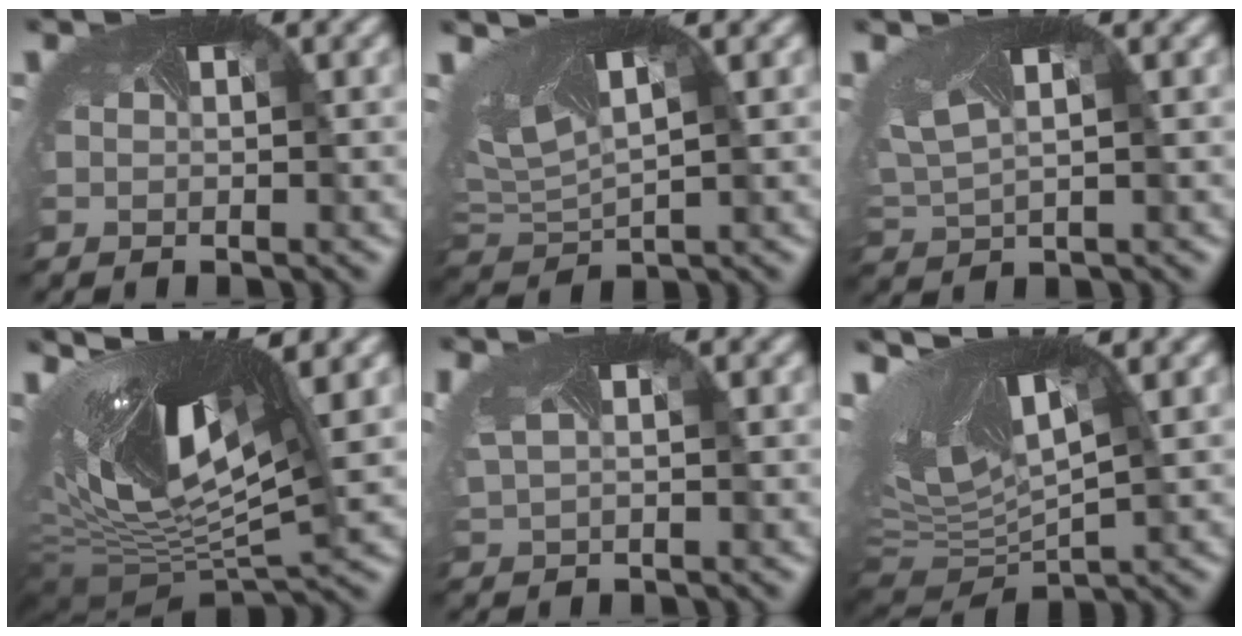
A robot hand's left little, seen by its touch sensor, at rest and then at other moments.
{"total": 5.6, "force": [1.8, 2.9, 4.4], "torque": [-0.105, 0.000, 0.048]}
{"total": 3.2, "force": [1.5, 1.6, 2.4], "torque": [-0.065, 0.005, 0.046]}
{"total": 13.0, "force": [3.3, 6.4, 10.8], "torque": [-0.231, -0.021, 0.072]}
{"total": 3.2, "force": [1.0, 1.9, 2.4], "torque": [-0.066, 0.006, 0.038]}
{"total": 11.4, "force": [2.9, 5.7, 9.4], "torque": [-0.208, 0.002, 0.076]}